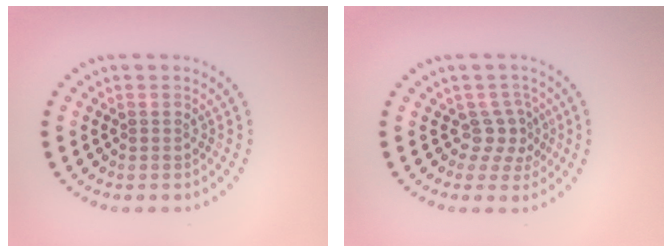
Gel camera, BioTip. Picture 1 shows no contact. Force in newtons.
{"total": 2.3, "press": 1.5, "slide": 1.7}